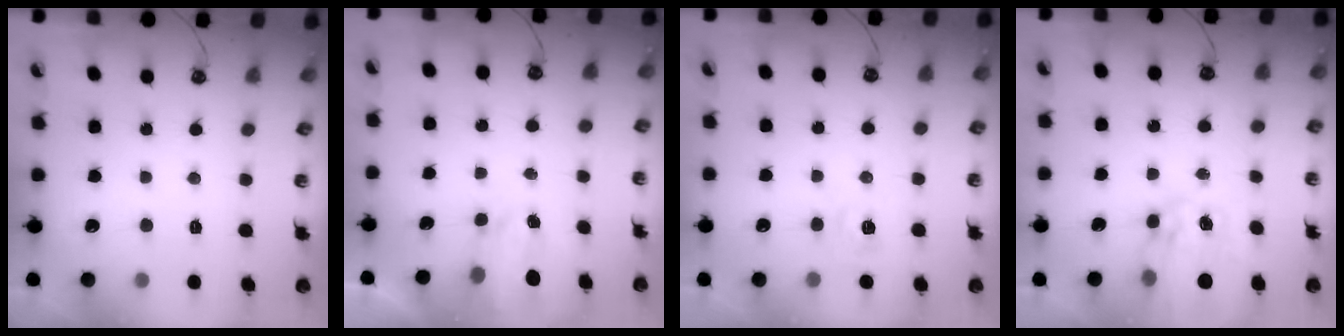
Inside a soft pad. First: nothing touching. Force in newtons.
{"total": 2.9, "press": 2.8, "slide": 0.4}
{"total": 5.4, "press": 5.3, "slide": 0.5}
{"total": 13.5, "press": 13.4, "slide": 1.4}